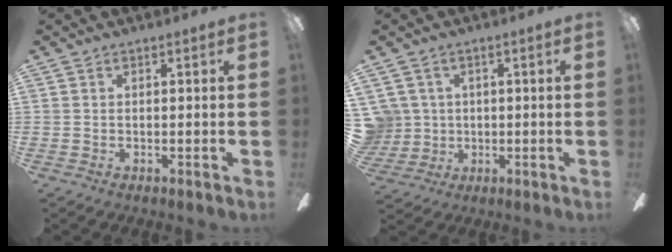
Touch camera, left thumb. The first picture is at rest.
{"total": 6.6, "force": [1.5, 6.4, 0.5], "torque": [-0.027, 0.005, 0.034]}